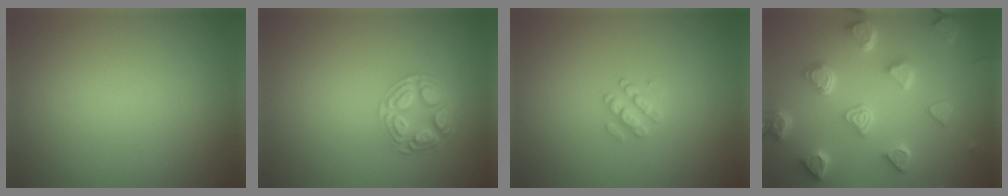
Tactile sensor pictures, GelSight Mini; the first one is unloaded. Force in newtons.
{"total": 4.5, "press": 3.5, "slide": 2.9}
{"total": 1.9, "press": 1.9, "slide": 0.3}
{"total": 6.7, "press": 5.3, "slide": 4.1}